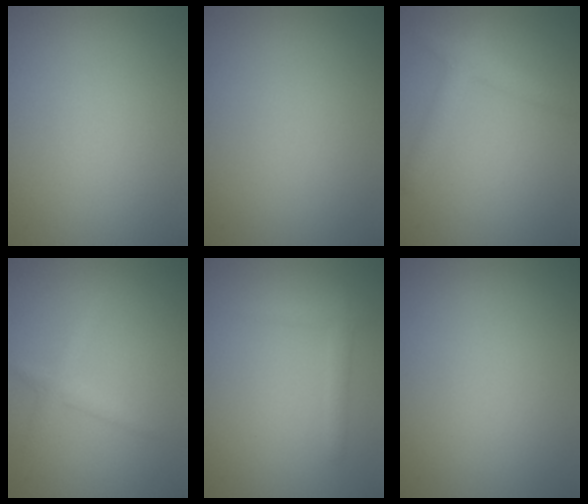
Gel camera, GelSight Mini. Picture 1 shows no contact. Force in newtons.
{"total": 0.0}
{"total": 2.5, "press": 2.5, "slide": 0.1}
{"total": 1.7, "press": 1.7, "slide": 0.0}
{"total": 1.4, "press": 1.4, "slide": 0.1}
{"total": 0.0}